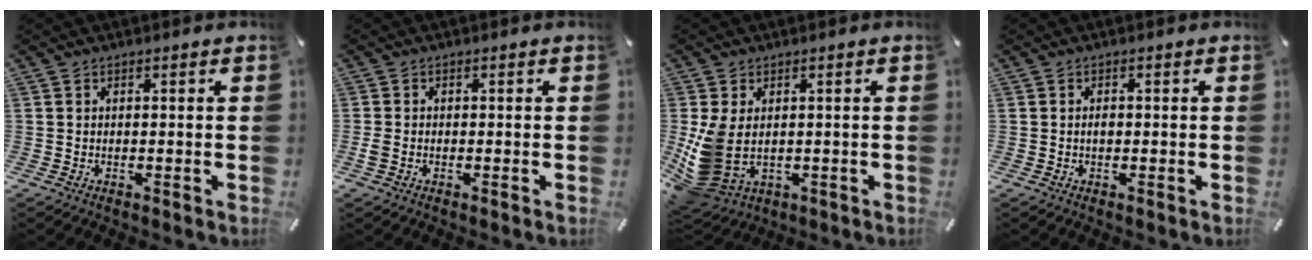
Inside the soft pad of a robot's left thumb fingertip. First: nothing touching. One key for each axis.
{"total": 1.7, "fx": -0.6, "fy": 1.0, "fz": 1.2, "tx": -0.028, "ty": -0.001, "tz": -0.013}
{"total": 9.7, "fx": 0.0, "fy": 6.7, "fz": 7.0, "tx": -0.156, "ty": -0.019, "tz": 0.004}
{"total": 1.3, "fx": -0.1, "fy": 0.7, "fz": 1.1, "tx": -0.022, "ty": 0.001, "tz": -0.003}